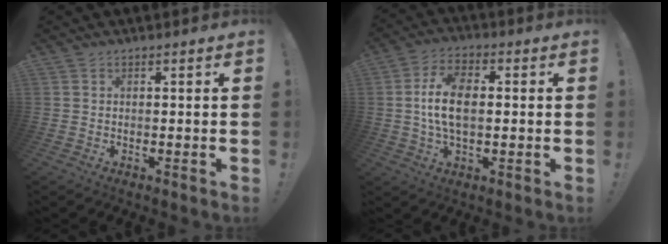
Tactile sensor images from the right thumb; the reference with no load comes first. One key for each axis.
{"total": 10.7, "fx": 0.3, "fy": 5.9, "fz": 9.0, "tx": -0.158, "ty": 0.004, "tz": 0.006}